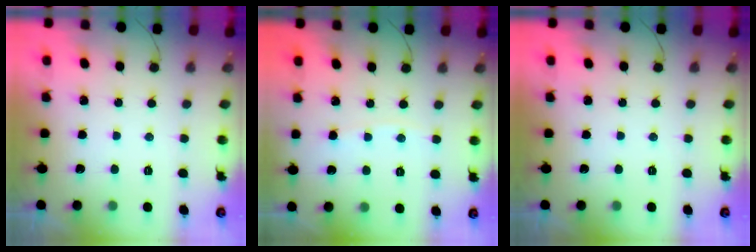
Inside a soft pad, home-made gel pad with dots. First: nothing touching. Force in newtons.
{"total": 2.0, "press": 2.0, "slide": 0.4}
{"total": 0.0}